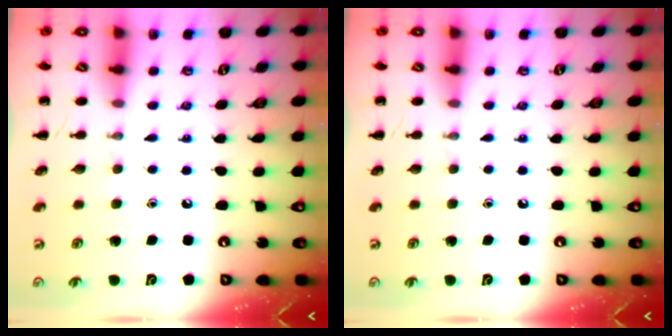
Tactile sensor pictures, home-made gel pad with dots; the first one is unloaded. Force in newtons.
{"total": 0.0}